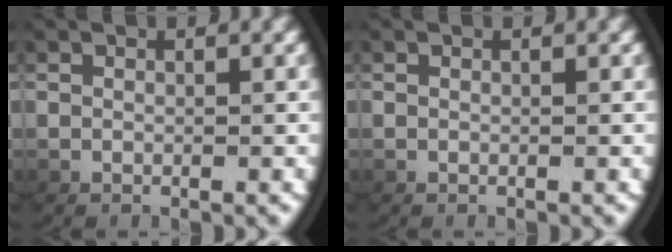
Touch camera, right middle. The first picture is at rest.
{"total": 0.0}